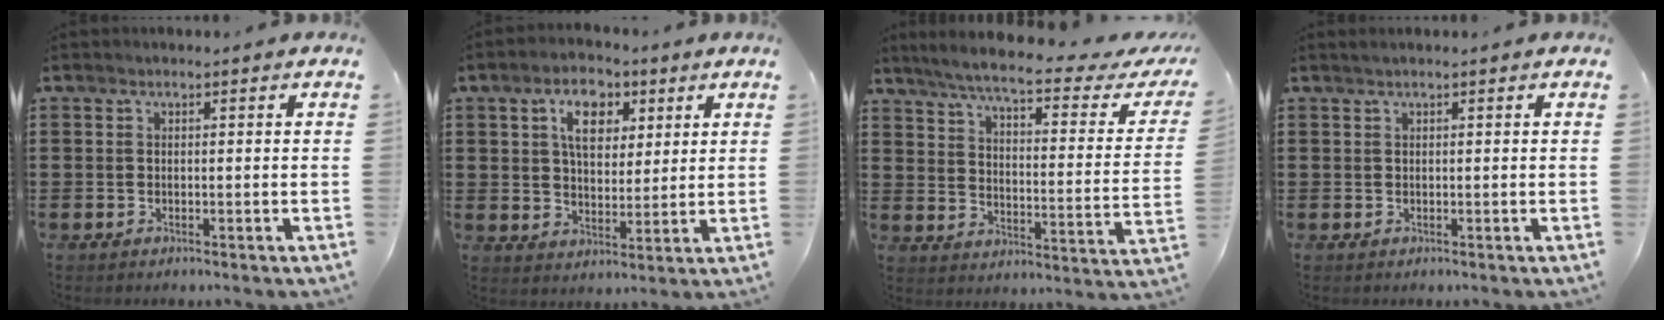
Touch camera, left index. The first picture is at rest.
{"total": 7.2, "force": [3.5, 4.2, 4.7], "torque": [-0.080, 0.002, 0.056]}
{"total": 6.8, "force": [5.3, -0.3, 4.2], "torque": [-0.104, -0.036, 0.085]}
{"total": 0.7, "force": [0.5, -0.1, 0.5], "torque": [-0.008, 0.000, 0.009]}